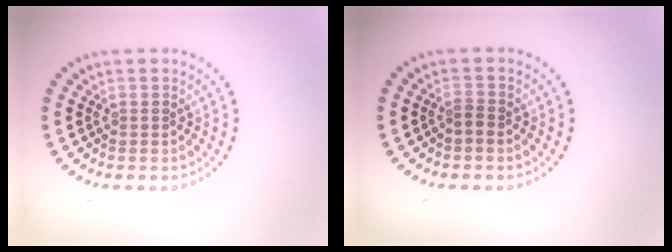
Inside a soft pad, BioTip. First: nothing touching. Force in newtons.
{"total": 1.0, "press": 0.8, "slide": 0.6}